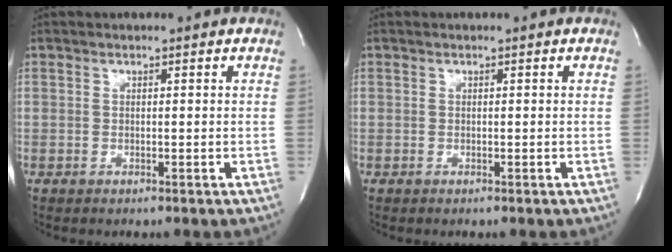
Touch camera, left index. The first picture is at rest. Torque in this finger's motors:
{"motor_torque": [0.00, 0.00, 0.00, 0.00]}